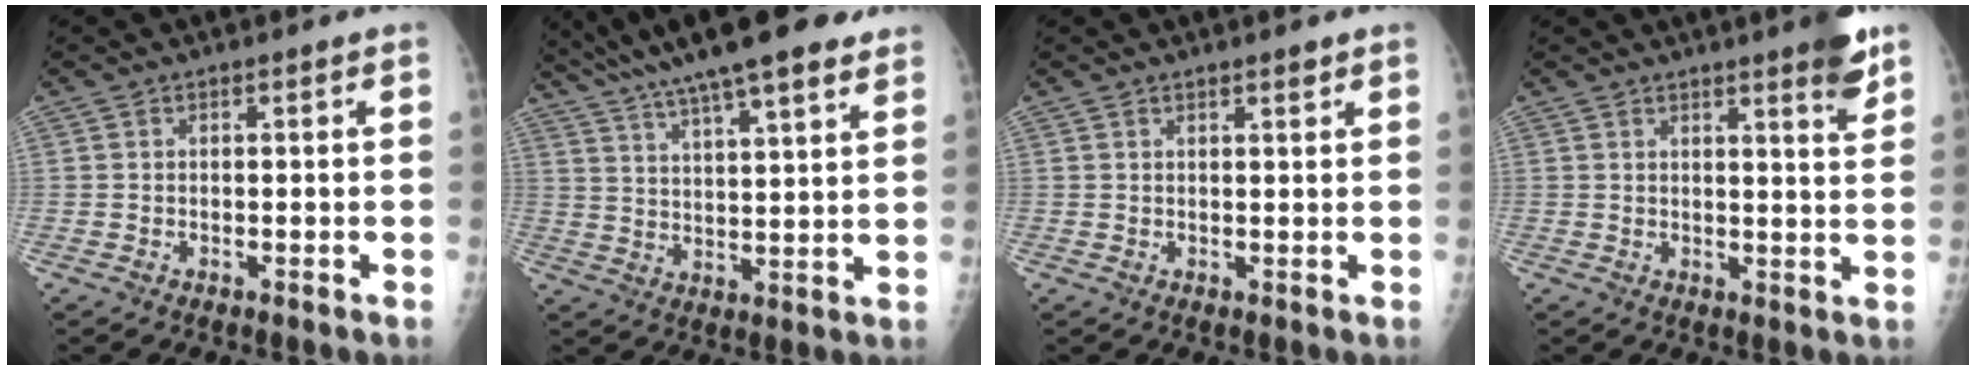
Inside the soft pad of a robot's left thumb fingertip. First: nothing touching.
{"total": 18.6, "force": [14.0, 3.7, 11.6], "torque": [-0.182, -0.022, 0.221]}
{"total": 1.4, "force": [1.1, 0.3, 0.8], "torque": [-0.010, -0.007, 0.017]}
{"total": 6.0, "force": [4.0, 0.6, 4.4], "torque": [-0.049, -0.024, 0.050]}